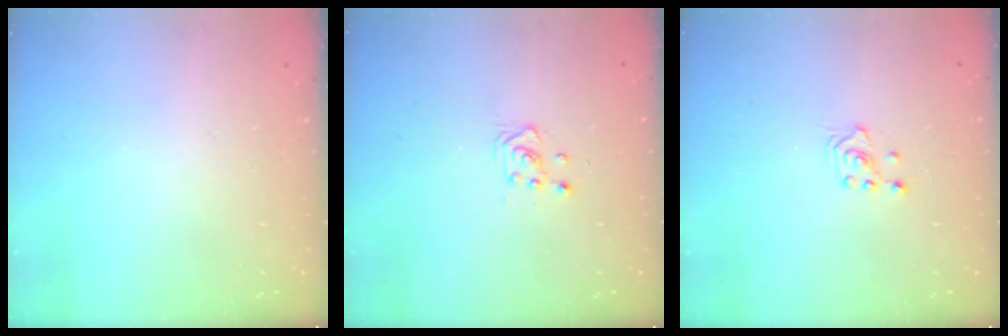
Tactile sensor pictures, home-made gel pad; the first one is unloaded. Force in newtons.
{"total": 3.8, "press": 3.7, "slide": 0.6}
{"total": 2.1, "press": 2.1, "slide": 0.1}